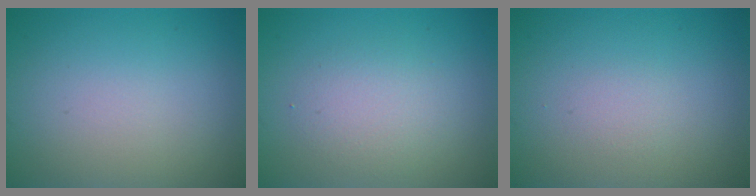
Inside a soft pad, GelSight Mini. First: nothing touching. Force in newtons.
{"total": 2.4, "press": 2.4, "slide": 0.2}
{"total": 0.7, "press": 0.7, "slide": 0.0}